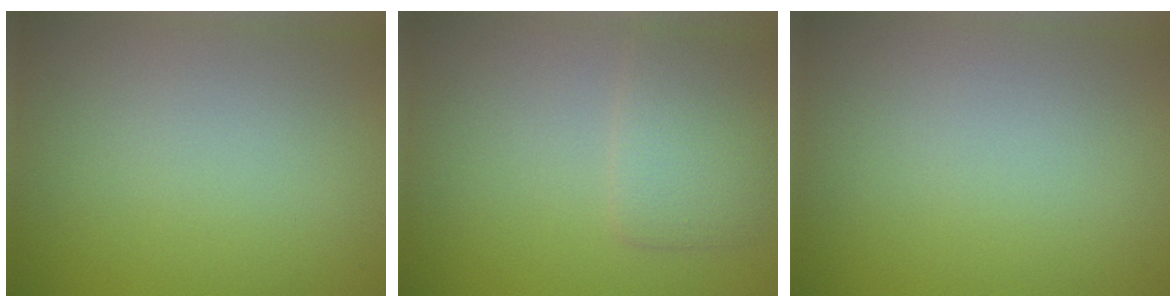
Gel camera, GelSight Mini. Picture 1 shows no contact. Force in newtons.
{"total": 3.1, "press": 3.1, "slide": 0.1}
{"total": 0.0}